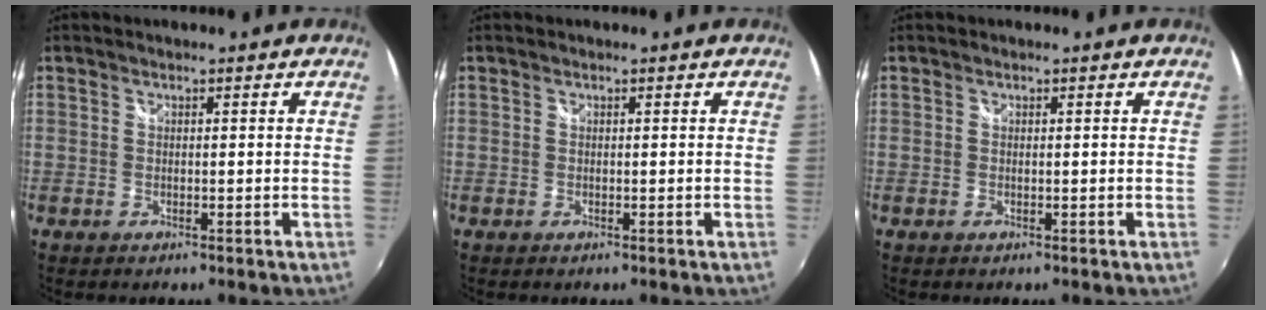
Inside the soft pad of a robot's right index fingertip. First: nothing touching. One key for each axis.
{"total": 0.0}
{"total": 0.0}